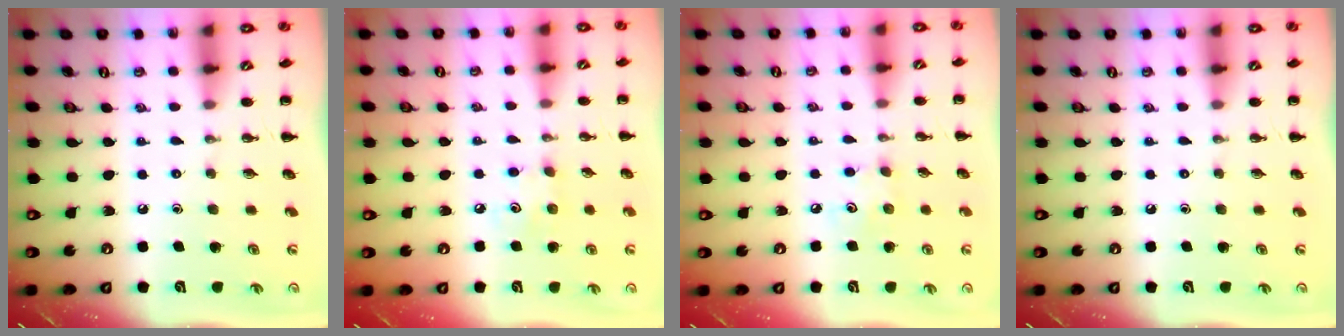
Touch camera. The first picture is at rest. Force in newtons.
{"total": 4.9, "press": 4.8, "slide": 1.1}
{"total": 3.9, "press": 3.7, "slide": 1.0}
{"total": 0.0}